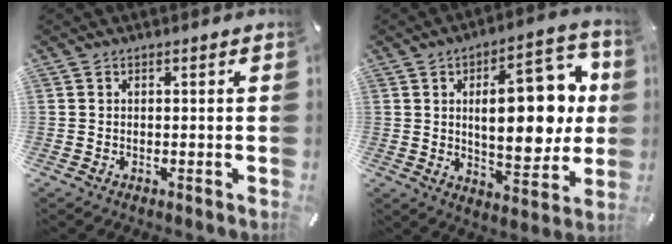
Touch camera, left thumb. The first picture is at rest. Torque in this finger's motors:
{"motor_torque": [2.54, 2.47, 0.44, -0.11, 0.38]}